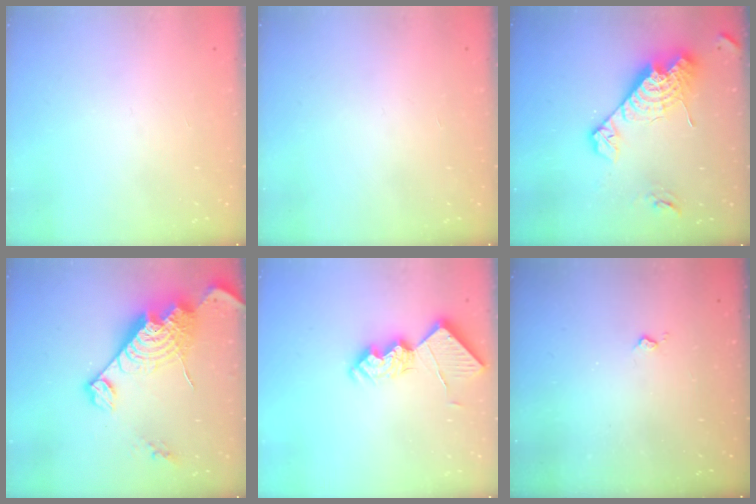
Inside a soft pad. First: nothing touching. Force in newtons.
{"total": 0.0}
{"total": 18.7, "press": 18.6, "slide": 1.4}
{"total": 21.5, "press": 21.4, "slide": 2.0}
{"total": 17.4, "press": 17.4, "slide": 0.2}
{"total": 2.4, "press": 2.3, "slide": 0.5}